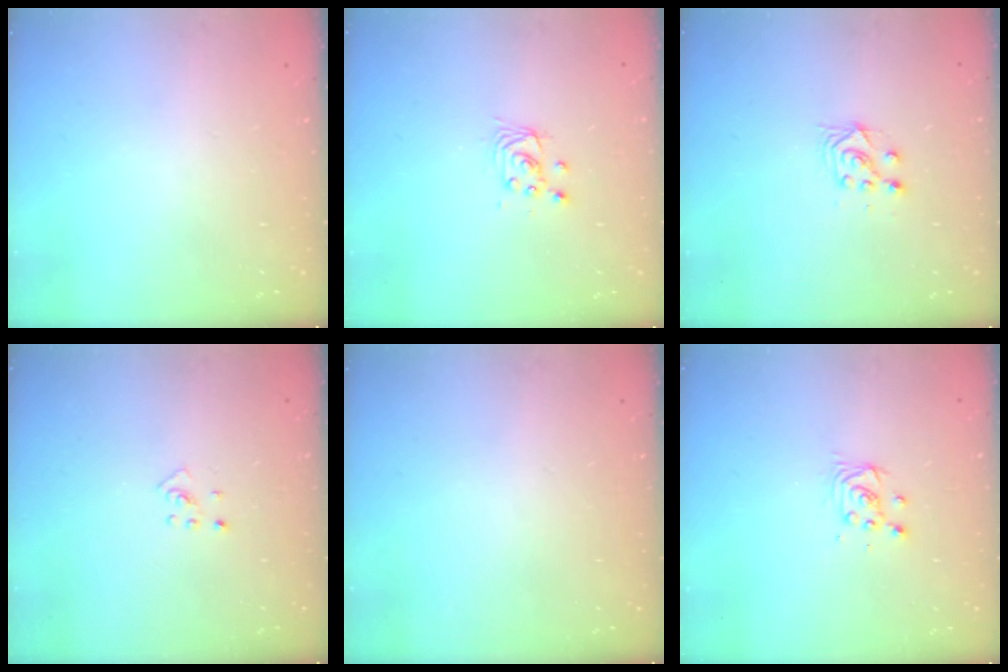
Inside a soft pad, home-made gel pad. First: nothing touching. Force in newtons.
{"total": 2.7, "press": 2.7, "slide": 0.2}
{"total": 4.9, "press": 4.8, "slide": 1.0}
{"total": 2.7, "press": 2.6, "slide": 0.6}
{"total": 0.0}
{"total": 3.4, "press": 3.4, "slide": 0.4}